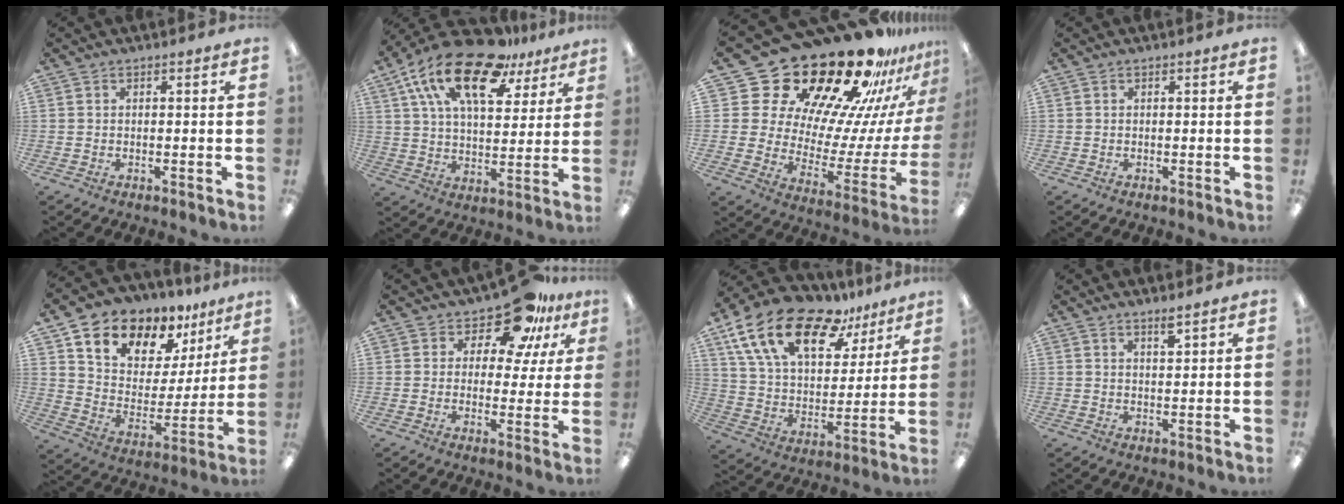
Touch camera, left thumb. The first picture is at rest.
{"total": 20.9, "force": [12.8, 9.6, 13.5], "torque": [-0.247, -0.062, 0.222]}
{"total": 30.4, "force": [23.4, 13.4, 14.1], "torque": [-0.191, -0.205, 0.429]}
{"total": 0.0}
{"total": 10.9, "force": [9.1, 5.8, 1.4], "torque": [-0.044, -0.087, 0.170]}
{"total": 12.6, "force": [9.0, 6.0, 6.3], "torque": [-0.102, -0.056, 0.161]}
{"total": 21.1, "force": [13.2, 10.5, 12.6], "torque": [-0.234, -0.072, 0.236]}
{"total": 2.2, "force": [1.9, 0.0, 1.0], "torque": [-0.016, -0.007, 0.033]}